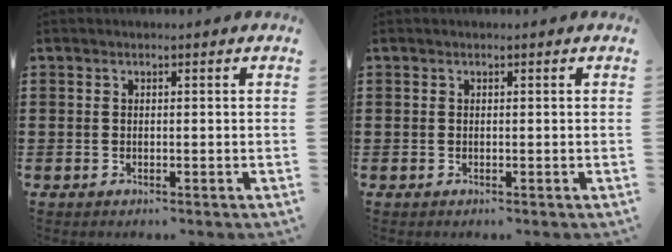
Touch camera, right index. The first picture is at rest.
{"total": 0.0}